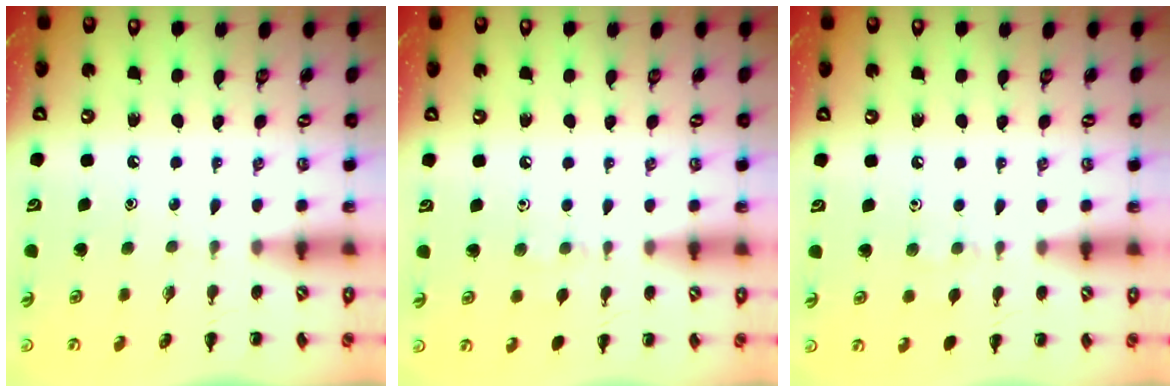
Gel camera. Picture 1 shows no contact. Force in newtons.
{"total": 2.9, "press": 2.7, "slide": 1.0}
{"total": 2.9, "press": 2.7, "slide": 1.0}